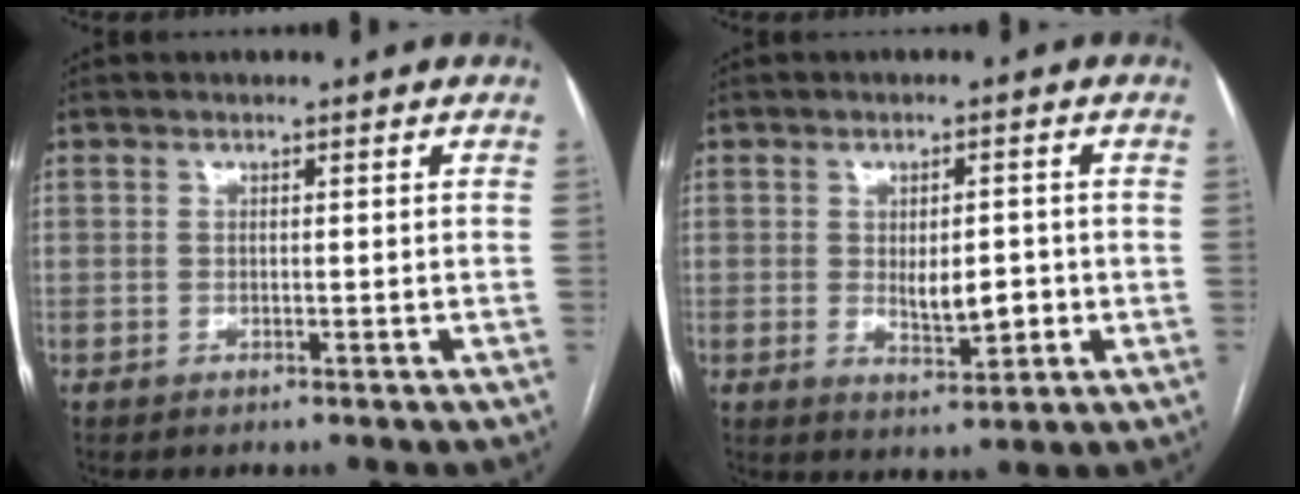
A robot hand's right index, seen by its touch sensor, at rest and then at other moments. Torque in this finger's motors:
{"motor_torque": [0.19, 0.00, 0.15, 0.04]}